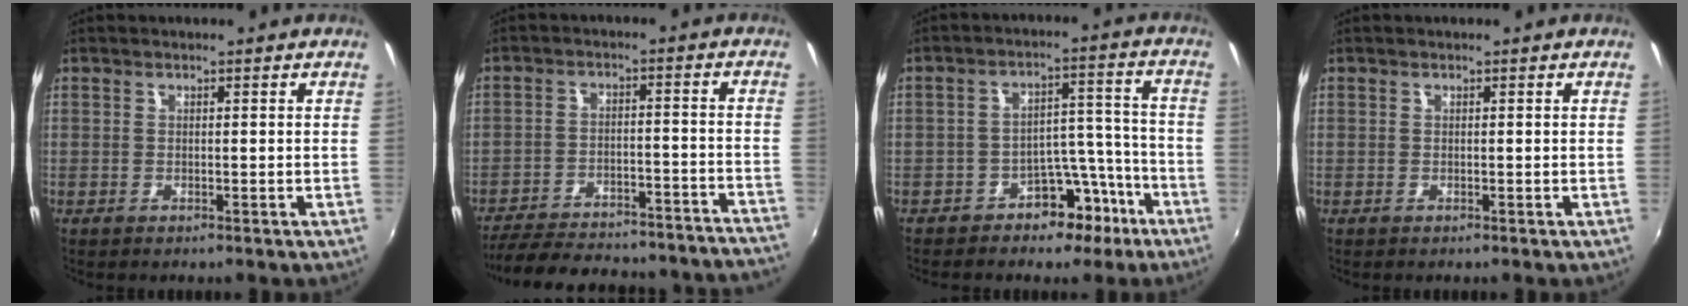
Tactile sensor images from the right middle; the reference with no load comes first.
{"total": 29.1, "force": [-26.5, 5.8, 10.7], "torque": [-0.192, -0.005, -0.334]}
{"total": 8.7, "force": [-6.0, 5.3, 3.4], "torque": [-0.034, 0.048, -0.075]}
{"total": 0.0}